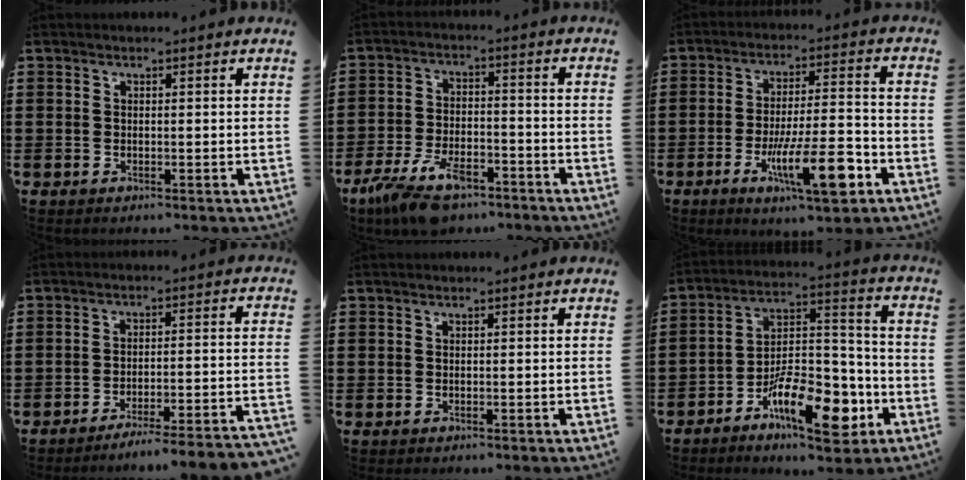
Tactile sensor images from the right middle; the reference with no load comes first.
{"total": 8.5, "force": [-6.1, 3.1, 5.1], "torque": [-0.108, 0.001, -0.115]}
{"total": 12.1, "force": [-5.1, 3.0, 10.5], "torque": [-0.189, 0.003, -0.087]}
{"total": 4.6, "force": [-4.3, -1.0, 1.2], "torque": [-0.021, -0.014, -0.090]}
{"total": 0.0}
{"total": 13.1, "force": [-7.0, 5.6, 9.6], "torque": [-0.167, 0.027, -0.123]}